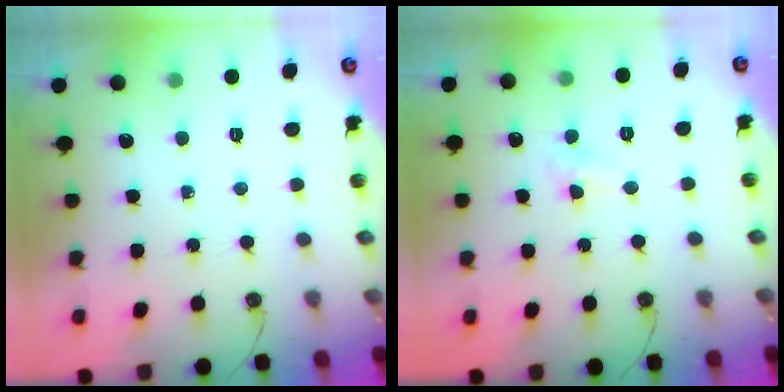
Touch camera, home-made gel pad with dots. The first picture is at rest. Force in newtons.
{"total": 4.0, "press": 3.6, "slide": 1.7}